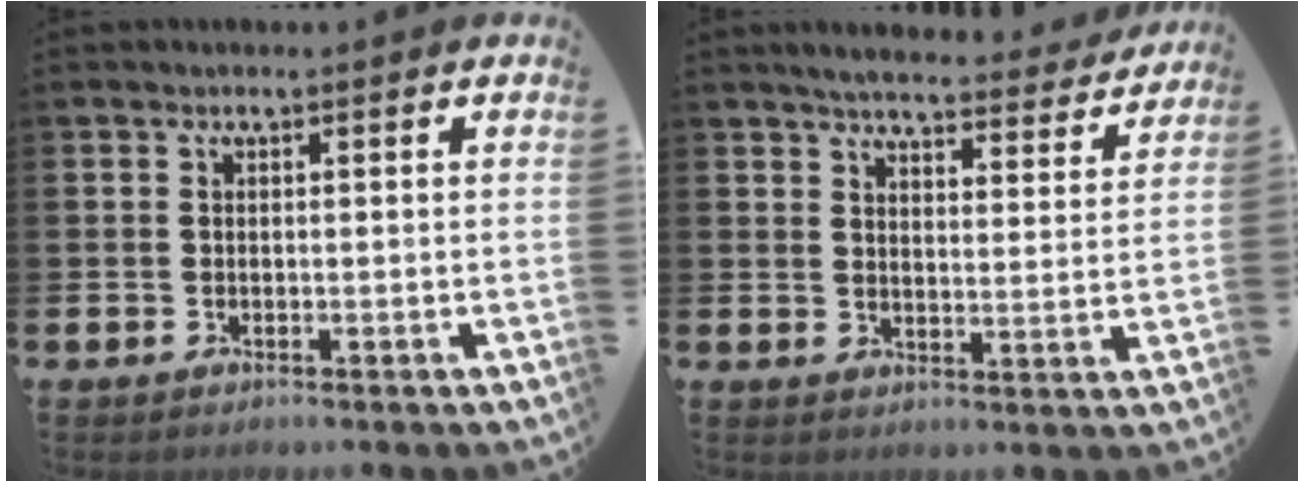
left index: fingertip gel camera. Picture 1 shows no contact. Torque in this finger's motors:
{"motor_torque": [0.33, -0.31, 0.17, 0.04]}